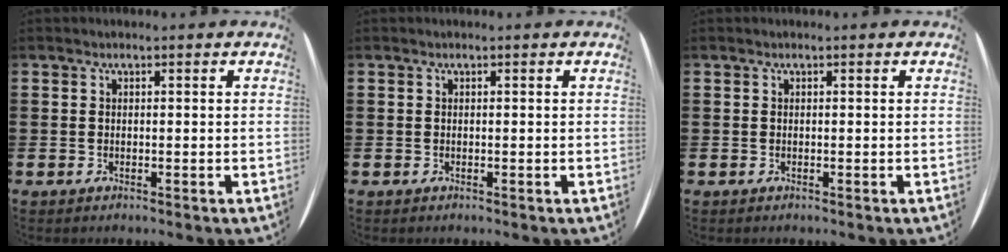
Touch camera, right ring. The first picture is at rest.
{"total": 0.0}
{"total": 0.0}